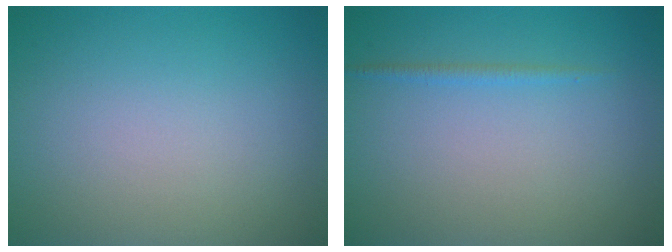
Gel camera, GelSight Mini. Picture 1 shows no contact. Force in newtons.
{"total": 0.8, "press": 0.8, "slide": 0.1}